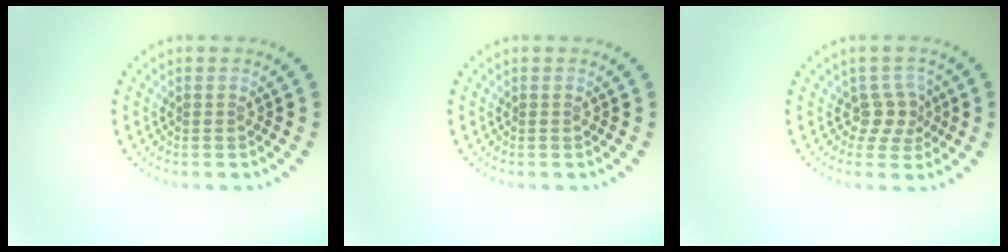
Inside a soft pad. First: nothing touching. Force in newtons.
{"total": 0.0}
{"total": 2.2, "press": 1.6, "slide": 1.5}